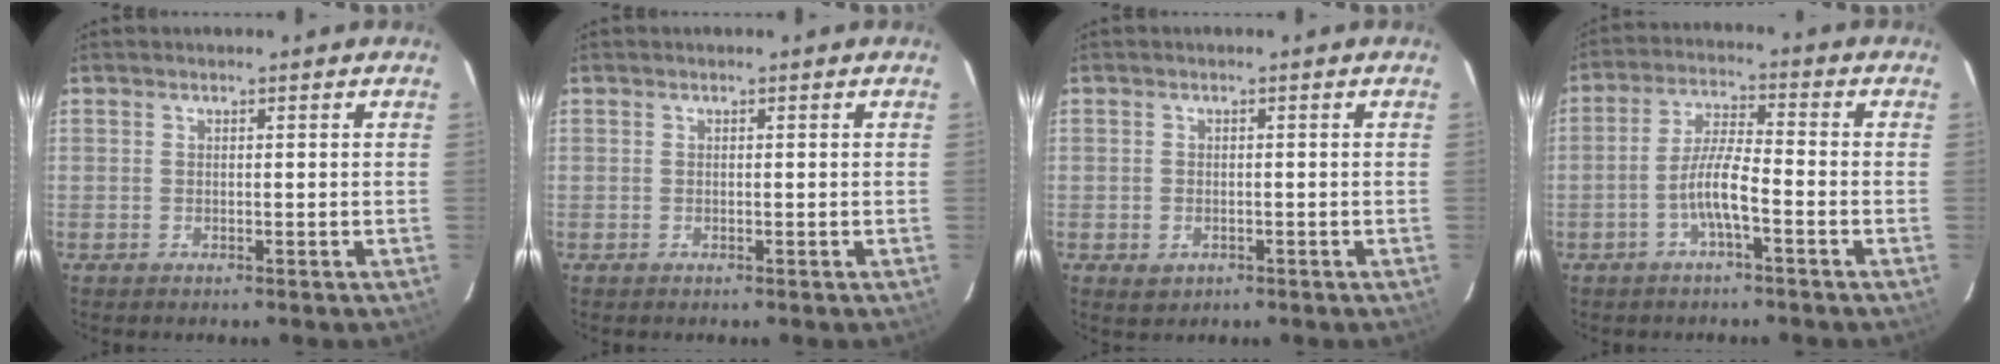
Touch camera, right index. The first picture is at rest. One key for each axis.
{"total": 0.0}
{"total": 2.4, "fx": -0.9, "fy": 2.0, "fz": 0.9, "tx": -0.019, "ty": -0.001, "tz": -0.008}
{"total": 6.4, "fx": -2.8, "fy": 0.7, "fz": 5.7, "tx": -0.120, "ty": 0.009, "tz": -0.050}